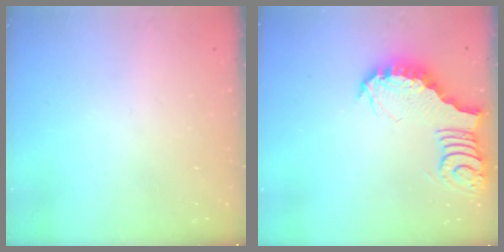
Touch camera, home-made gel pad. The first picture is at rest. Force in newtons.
{"total": 3.8, "press": 3.8, "slide": 0.4}